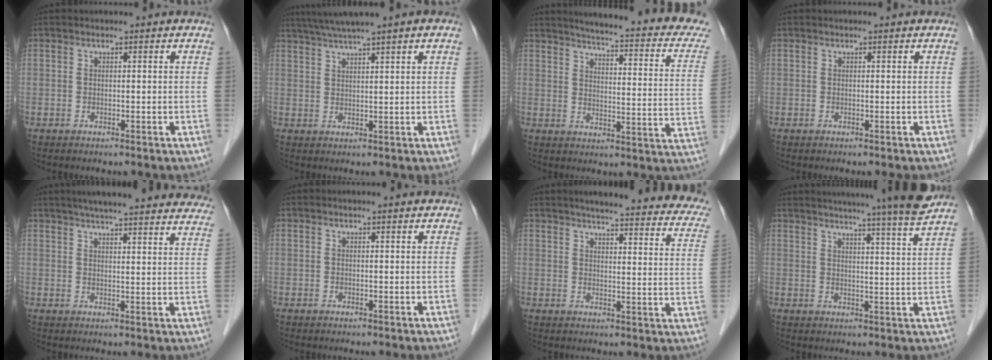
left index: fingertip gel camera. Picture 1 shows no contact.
{"total": 8.1, "force": [6.0, -0.5, 5.4], "torque": [-0.090, 0.038, 0.092]}
{"total": 22.1, "force": [19.3, 2.1, 10.4], "torque": [-0.128, -0.055, 0.215]}
{"total": 0.0}
{"total": 27.6, "force": [24.8, 3.3, 11.9], "torque": [-0.172, -0.029, 0.289]}
{"total": 0.7, "force": [0.6, -0.1, 0.3], "torque": [-0.013, 0.001, 0.015]}
{"total": 24.3, "force": [21.1, 3.2, 11.7], "torque": [-0.138, -0.031, 0.229]}
{"total": 16.2, "force": [14.6, -2.0, 6.9], "torque": [-0.111, -0.042, 0.180]}